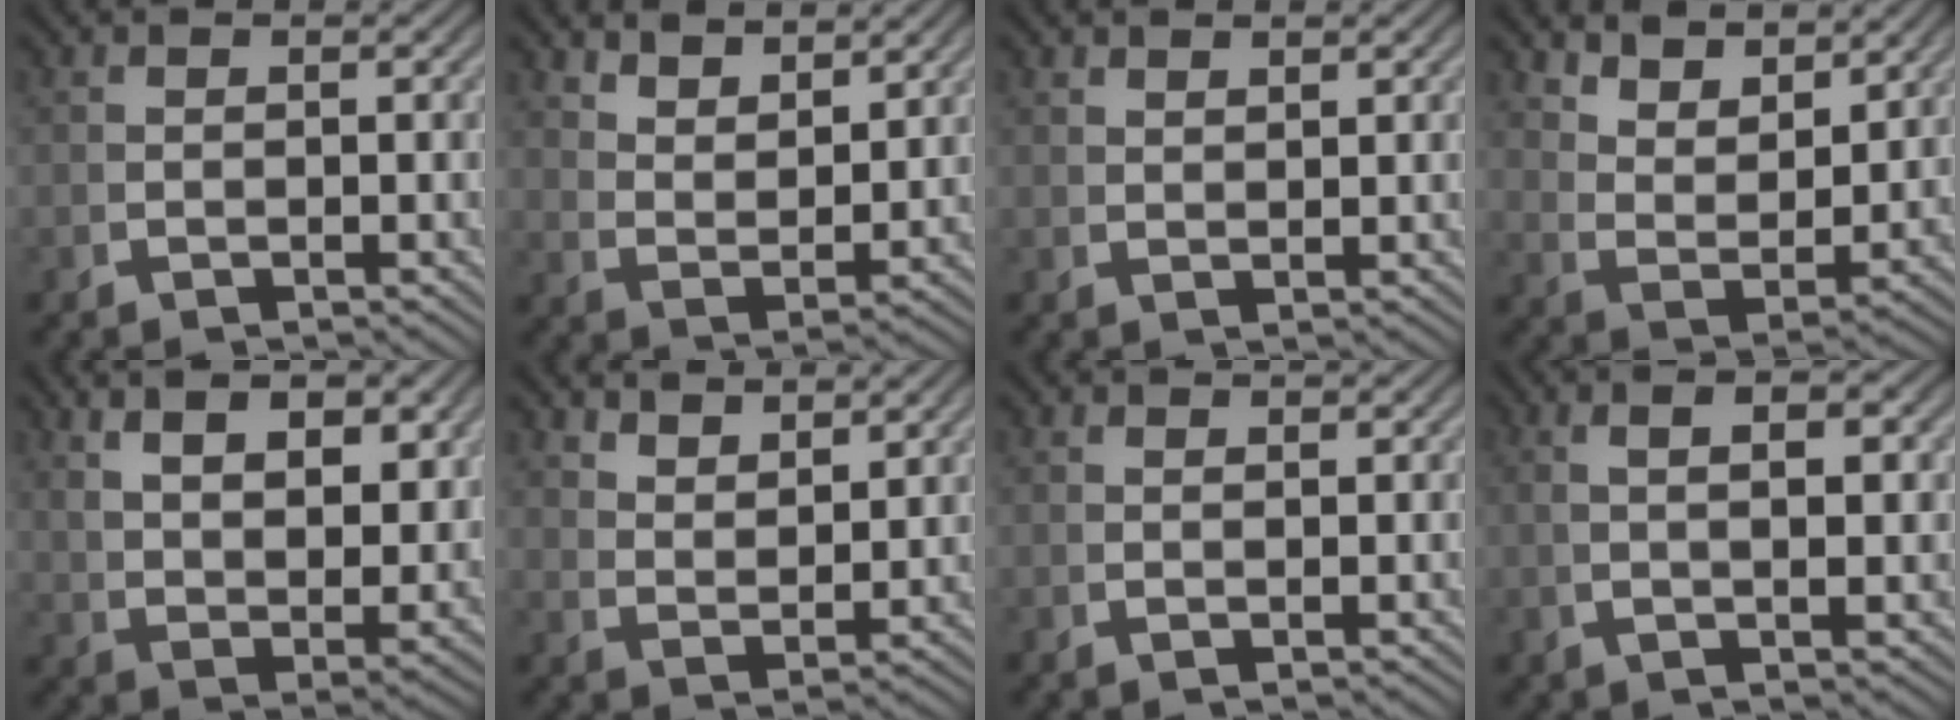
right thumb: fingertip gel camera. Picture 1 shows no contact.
{"total": 3.8, "force": [3.2, 0.9, 1.8], "torque": [-0.037, -0.009, 0.070]}
{"total": 1.4, "force": [1.4, -0.3, 0.1], "torque": [0.005, 0.004, 0.031]}
{"total": 5.3, "force": [3.4, 2.3, 3.3], "torque": [-0.076, -0.015, 0.071]}
{"total": 7.3, "force": [2.9, 3.8, 5.5], "torque": [-0.088, -0.019, 0.065]}
{"total": 3.3, "force": [3.0, 0.5, 1.2], "torque": [-0.022, -0.004, 0.067]}
{"total": 0.6, "force": [0.4, 0.0, 0.5], "torque": [-0.010, 0.000, 0.009]}
{"total": 3.9, "force": [0.9, 0.6, 3.8], "torque": [-0.064, 0.008, 0.017]}